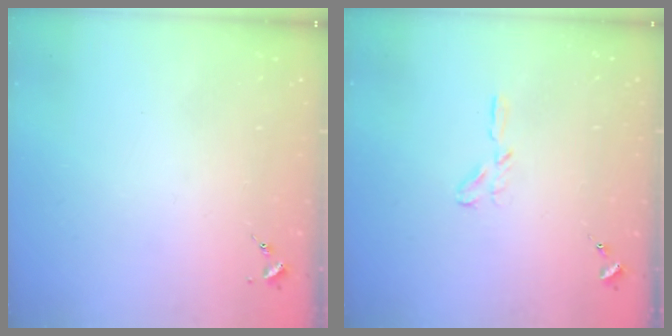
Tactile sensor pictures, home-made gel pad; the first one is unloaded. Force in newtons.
{"total": 3.8, "press": 3.8, "slide": 0.3}